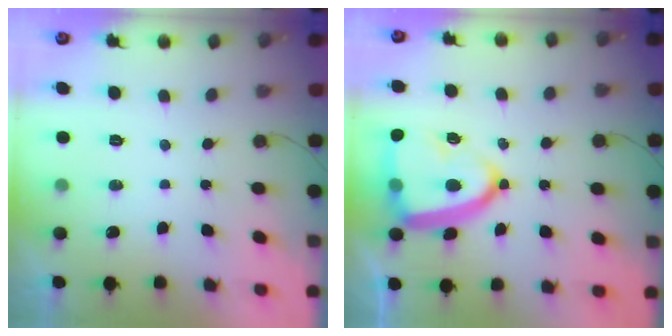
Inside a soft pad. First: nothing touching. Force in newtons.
{"total": 18.0, "press": 17.9, "slide": 1.7}